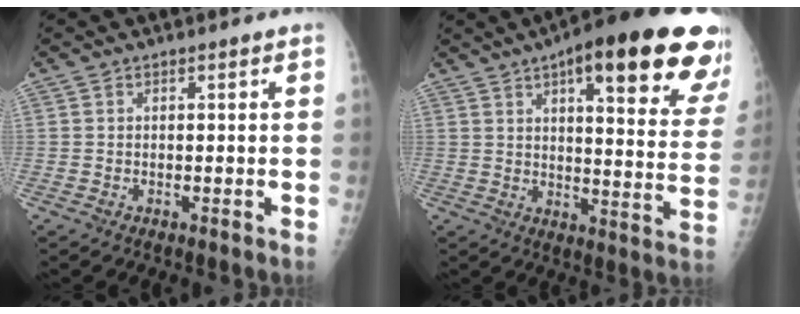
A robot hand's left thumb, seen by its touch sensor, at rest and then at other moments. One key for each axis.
{"total": 26.7, "fx": 14.8, "fy": 7.2, "fz": 21.0, "tx": -0.239, "ty": -0.030, "tz": 0.190}